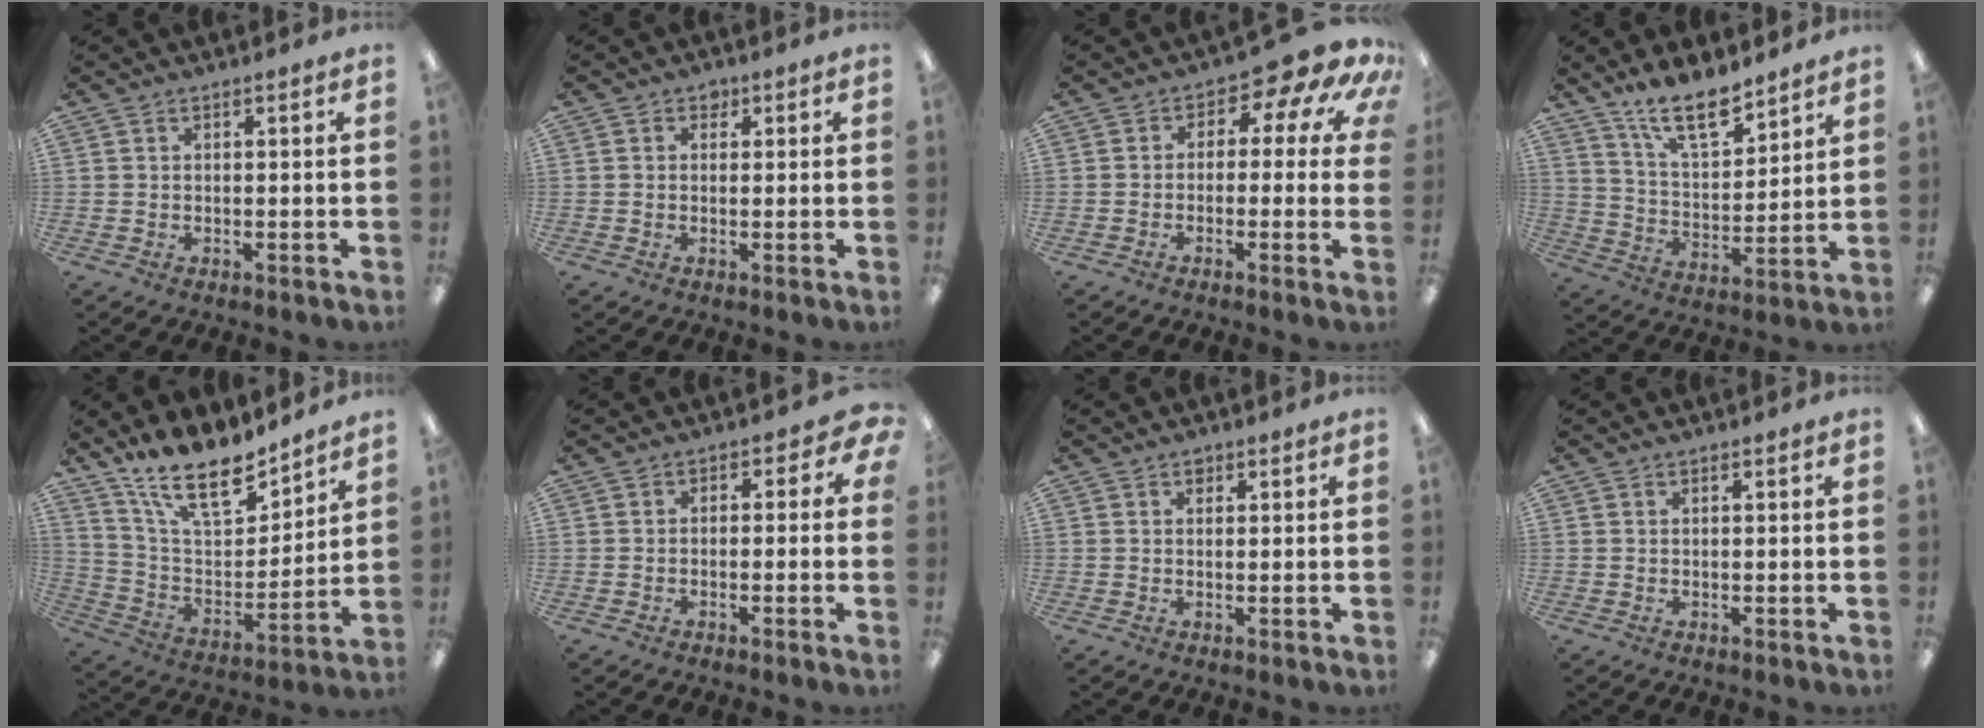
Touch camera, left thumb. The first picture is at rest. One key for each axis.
{"total": 1.6, "fx": 0.5, "fy": 1.3, "fz": 0.8, "tx": -0.007, "ty": 0.001, "tz": 0.007}
{"total": 8.0, "fx": 2.8, "fy": 4.3, "fz": 6.1, "tx": -0.080, "ty": -0.021, "tz": 0.046}
{"total": 13.8, "fx": 10.9, "fy": 4.6, "fz": 7.0, "tx": -0.124, "ty": -0.059, "tz": 0.195}
{"total": 16.5, "fx": 13.4, "fy": 5.6, "fz": 7.9, "tx": -0.155, "ty": -0.086, "tz": 0.239}
{"total": 2.9, "fx": -1.0, "fy": 1.9, "fz": 2.0, "tx": -0.025, "ty": 0.008, "tz": -0.021}
{"total": 1.4, "fx": 0.9, "fy": 0.9, "fz": 0.5, "tx": -0.003, "ty": -0.002, "tz": 0.015}
{"total": 0.0}